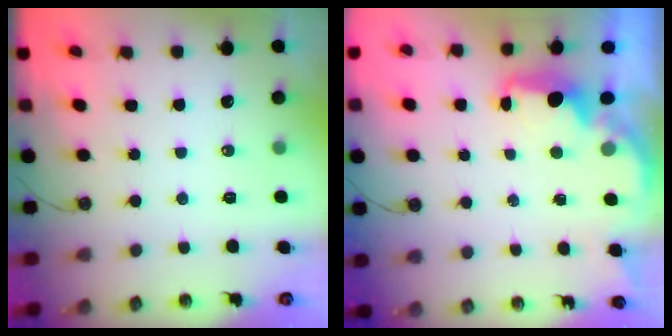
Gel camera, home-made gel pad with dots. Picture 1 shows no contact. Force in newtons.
{"total": 2.3, "press": 2.2, "slide": 0.7}